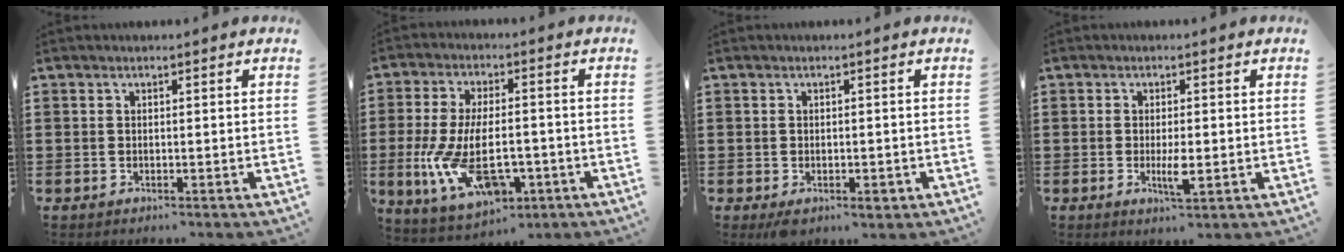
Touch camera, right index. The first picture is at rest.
{"total": 12.0, "force": [-2.9, 5.8, 10.1], "torque": [-0.222, -0.003, -0.050]}
{"total": 1.8, "force": [-0.8, 1.0, 1.2], "torque": [-0.030, -0.002, -0.016]}
{"total": 3.5, "force": [-0.7, 0.9, 3.4], "torque": [-0.064, -0.002, -0.015]}